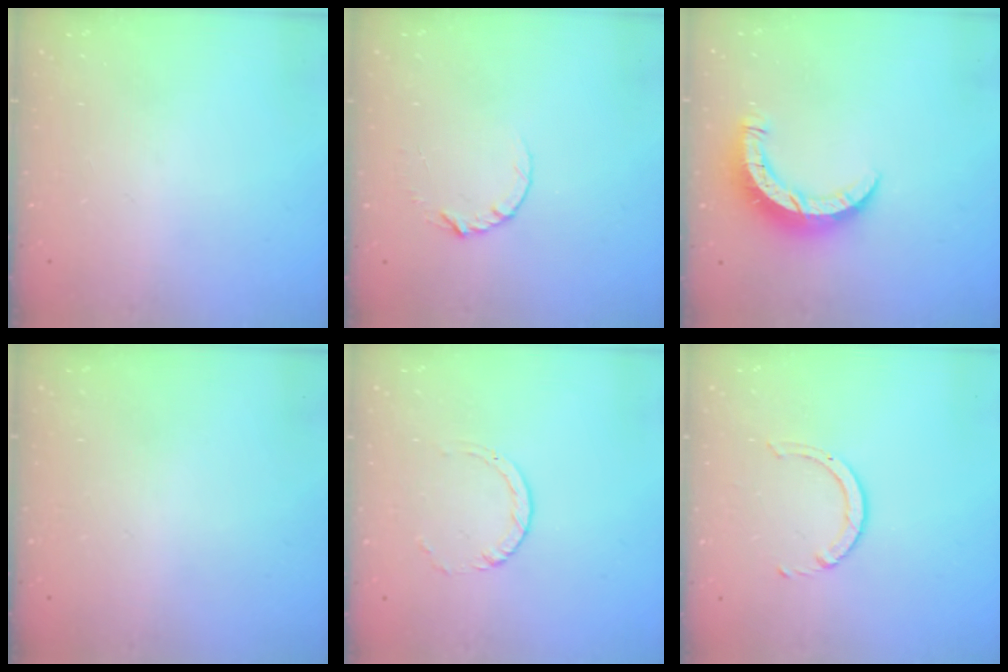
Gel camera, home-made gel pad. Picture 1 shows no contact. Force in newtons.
{"total": 3.7, "press": 3.7, "slide": 0.5}
{"total": 8.3, "press": 8.3, "slide": 0.4}
{"total": 2.6, "press": 2.6, "slide": 0.2}
{"total": 1.0, "press": 1.0, "slide": 0.1}
{"total": 2.5, "press": 2.4, "slide": 0.3}